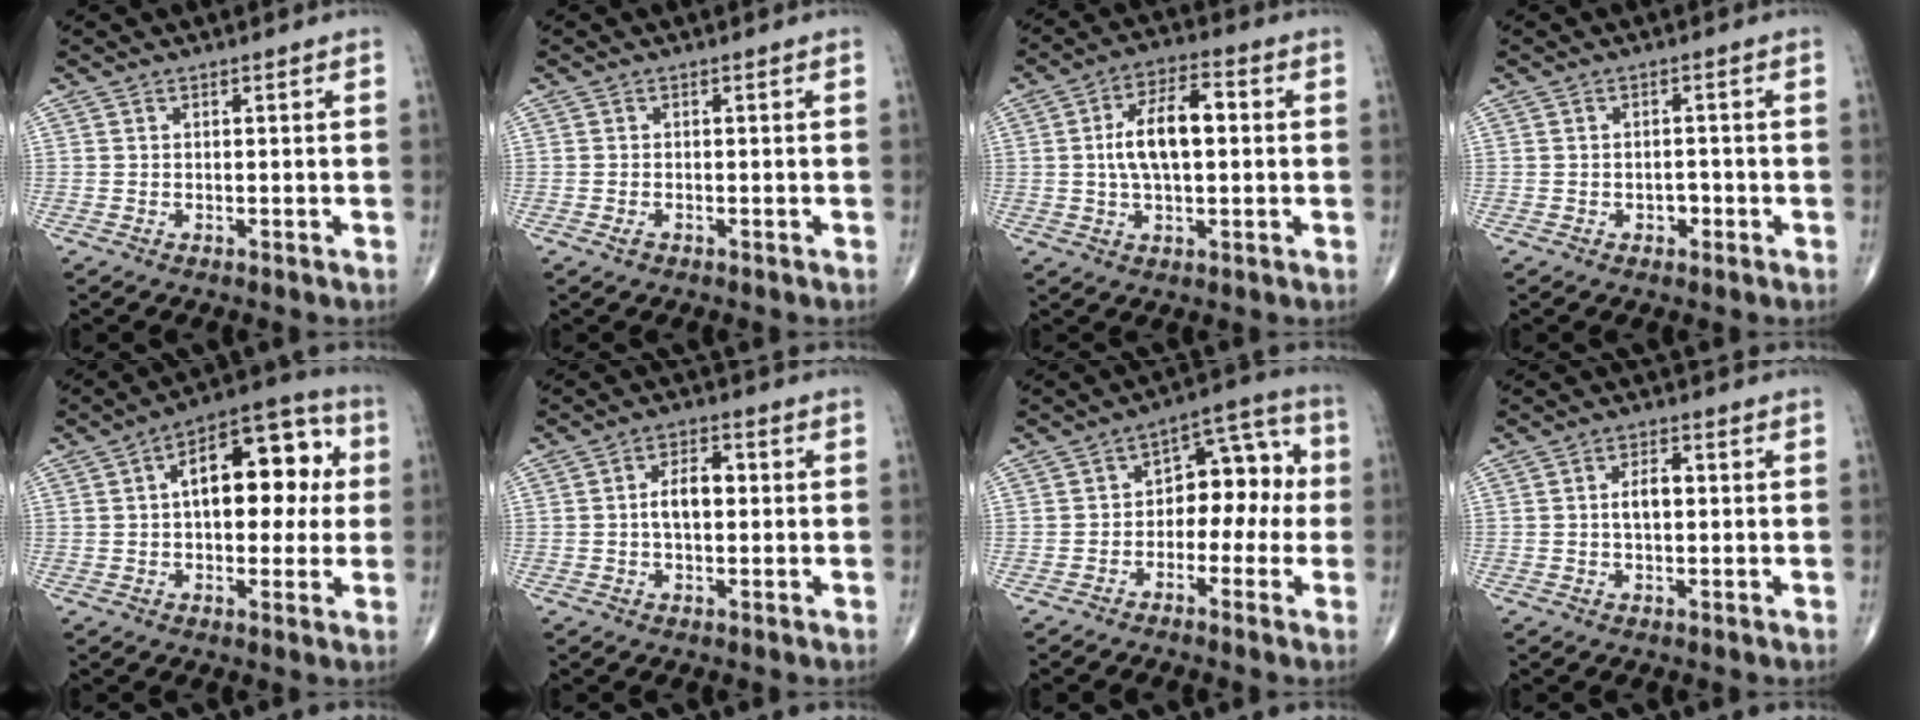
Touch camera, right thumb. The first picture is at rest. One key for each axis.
{"total": 1.0, "fx": -0.5, "fy": 0.6, "fz": 0.6, "tx": -0.014, "ty": 0.002, "tz": -0.009}
{"total": 11.1, "fx": 0.9, "fy": 5.3, "fz": 9.8, "tx": -0.171, "ty": 0.018, "tz": 0.010}
{"total": 2.3, "fx": -0.8, "fy": 1.6, "fz": 1.3, "tx": -0.008, "ty": 0.009, "tz": -0.012}
{"total": 17.1, "fx": 2.9, "fy": 8.9, "fz": 14.4, "tx": -0.173, "ty": 0.032, "tz": 0.033}
{"total": 5.9, "fx": 0.2, "fy": 3.3, "fz": 4.9, "tx": -0.080, "ty": 0.014, "tz": -0.003}
{"total": 10.7, "fx": -0.9, "fy": 7.0, "fz": 8.1, "tx": -0.072, "ty": 0.048, "tz": -0.027}
{"total": 4.0, "fx": 0.2, "fy": 2.2, "fz": 3.3, "tx": -0.059, "ty": 0.008, "tz": 0.001}